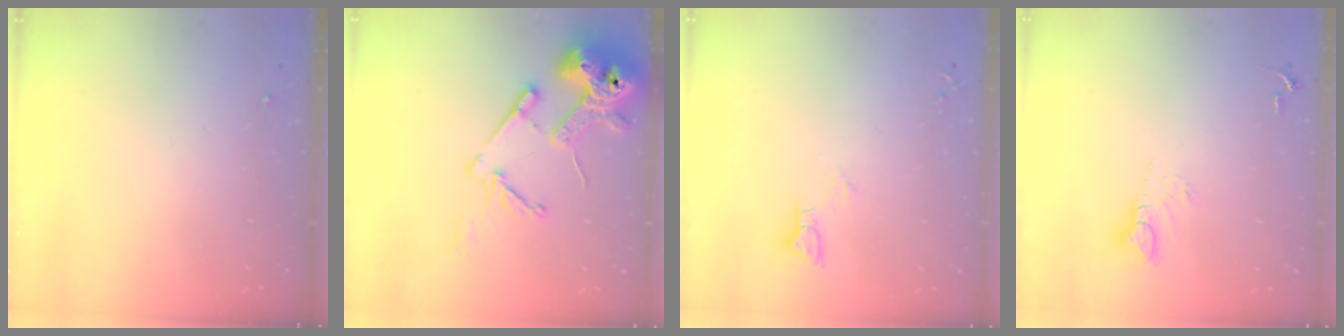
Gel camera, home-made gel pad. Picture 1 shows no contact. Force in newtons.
{"total": 17.2, "press": 17.1, "slide": 2.1}
{"total": 3.5, "press": 3.5, "slide": 0.3}
{"total": 5.3, "press": 5.3, "slide": 0.3}